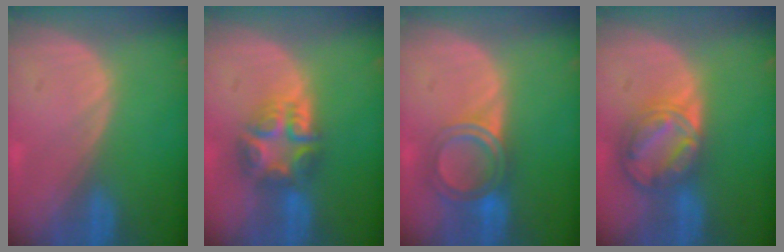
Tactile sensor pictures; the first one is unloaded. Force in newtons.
{"total": 7.9, "press": 6.7, "slide": 4.2}
{"total": 6.1, "press": 5.3, "slide": 3.0}
{"total": 8.6, "press": 7.3, "slide": 4.6}